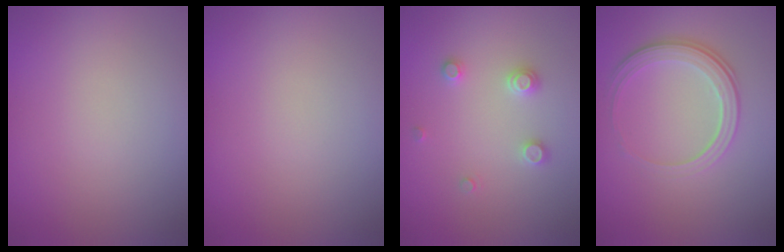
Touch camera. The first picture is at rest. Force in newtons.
{"total": 0.0}
{"total": 1.8, "press": 1.7, "slide": 0.3}
{"total": 3.8, "press": 2.7, "slide": 2.6}